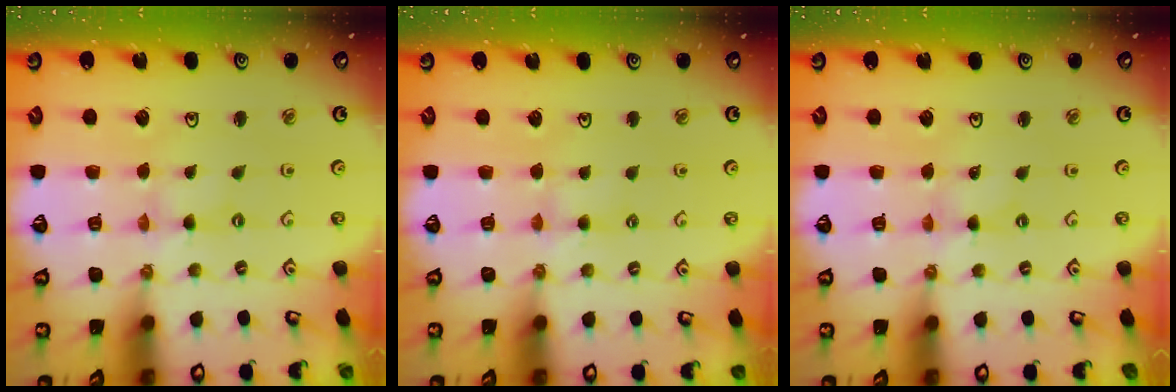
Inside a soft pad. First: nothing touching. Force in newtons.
{"total": 3.0, "press": 2.9, "slide": 0.5}
{"total": 0.0}